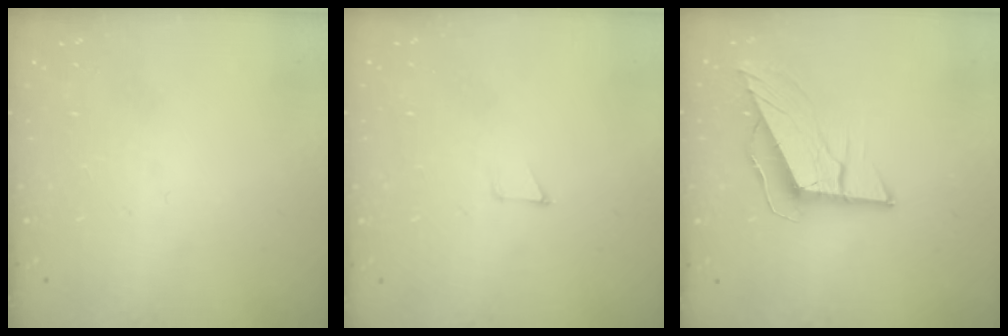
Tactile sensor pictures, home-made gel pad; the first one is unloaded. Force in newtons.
{"total": 2.6, "press": 2.6, "slide": 0.2}
{"total": 9.4, "press": 9.4, "slide": 0.6}